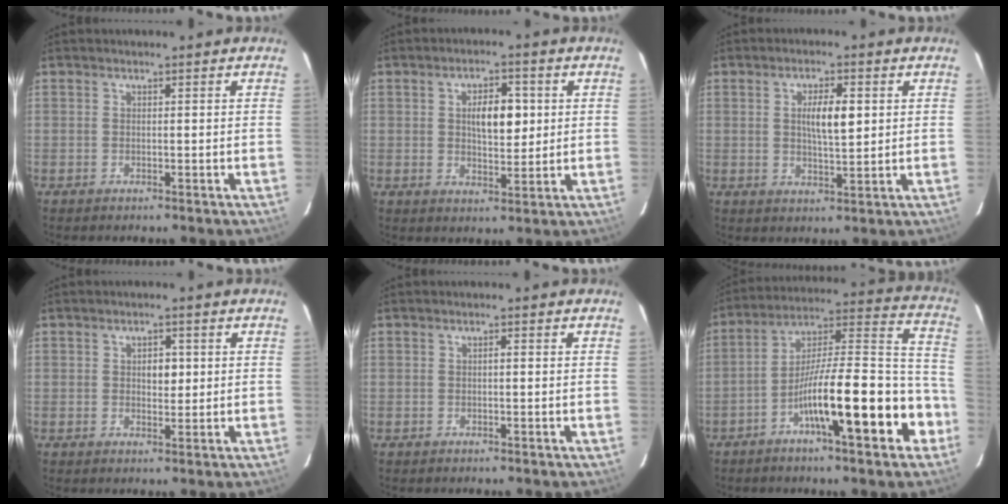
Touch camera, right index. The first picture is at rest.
{"total": 6.6, "force": [1.3, 2.8, 5.9], "torque": [-0.096, 0.008, 0.024]}
{"total": 5.7, "force": [1.1, 1.4, 5.4], "torque": [-0.093, 0.003, 0.022]}
{"total": 2.9, "force": [0.5, 1.6, 2.3], "torque": [-0.032, 0.003, 0.009]}
{"total": 0.6, "force": [0.0, 0.1, 0.6], "torque": [-0.011, 0.002, -0.001]}
{"total": 19.0, "force": [-7.9, 3.0, 17.0], "torque": [-0.260, 0.020, -0.122]}